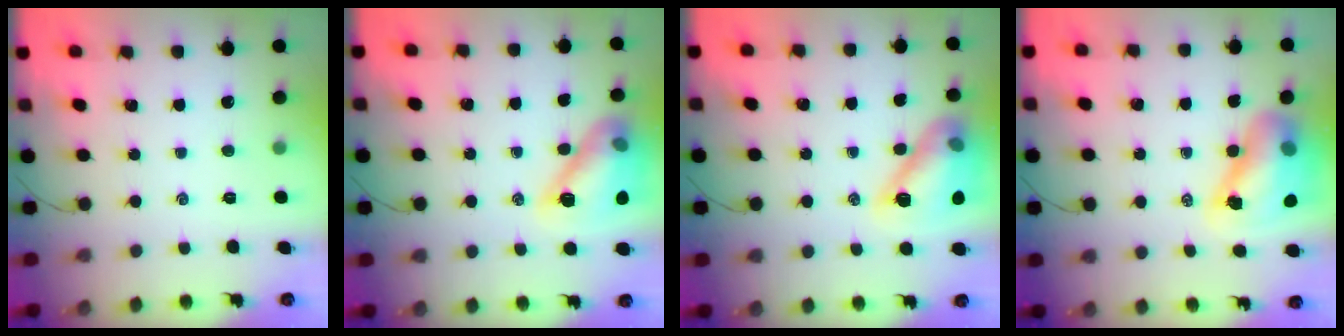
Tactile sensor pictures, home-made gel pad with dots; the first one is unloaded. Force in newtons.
{"total": 14.9, "press": 14.8, "slide": 1.5}
{"total": 14.9, "press": 14.8, "slide": 1.5}
{"total": 13.5, "press": 13.0, "slide": 3.7}